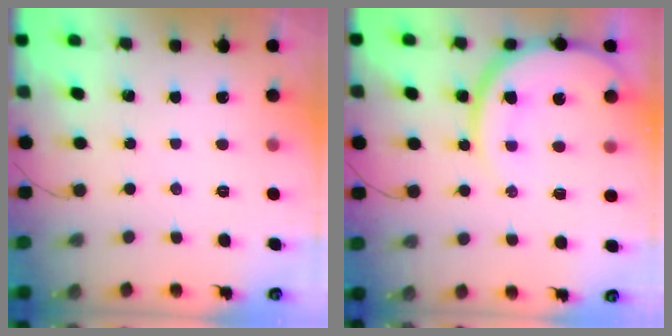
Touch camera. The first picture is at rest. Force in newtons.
{"total": 14.9, "press": 14.9, "slide": 1.3}